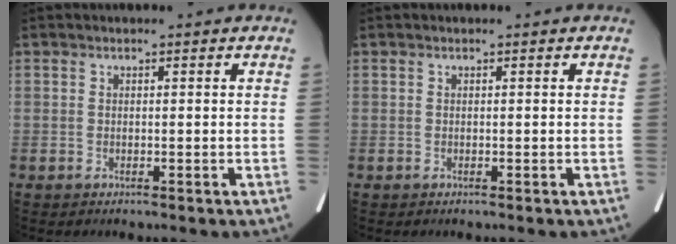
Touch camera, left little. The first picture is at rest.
{"total": 0.0}